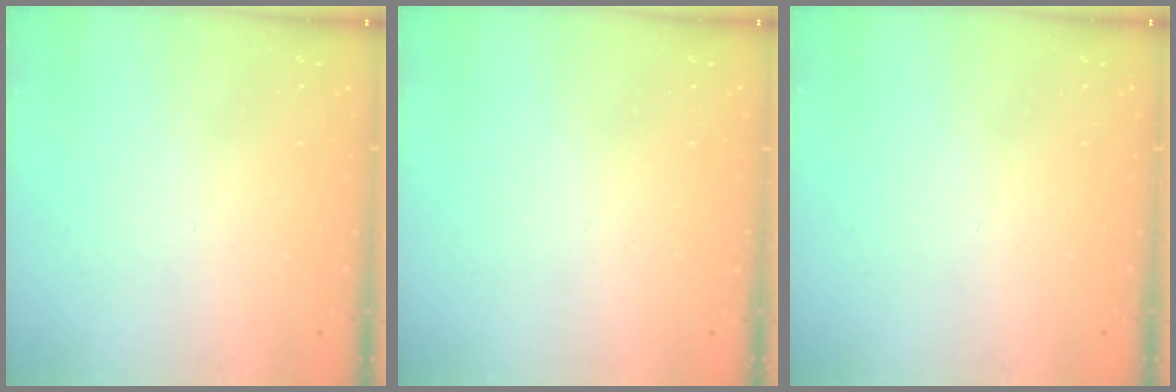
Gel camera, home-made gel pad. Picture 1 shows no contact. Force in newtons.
{"total": 0.0}
{"total": 0.0}